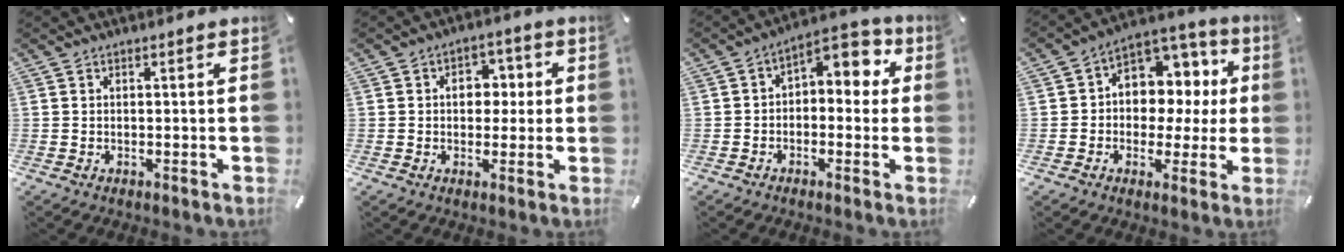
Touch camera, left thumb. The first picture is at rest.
{"total": 6.3, "force": [0.2, 4.8, 4.0], "torque": [-0.044, 0.000, -0.007]}
{"total": 6.2, "force": [1.4, 4.3, 4.2], "torque": [-0.055, -0.012, 0.017]}
{"total": 9.7, "force": [1.3, 8.6, 4.4], "torque": [-0.060, -0.023, 0.028]}